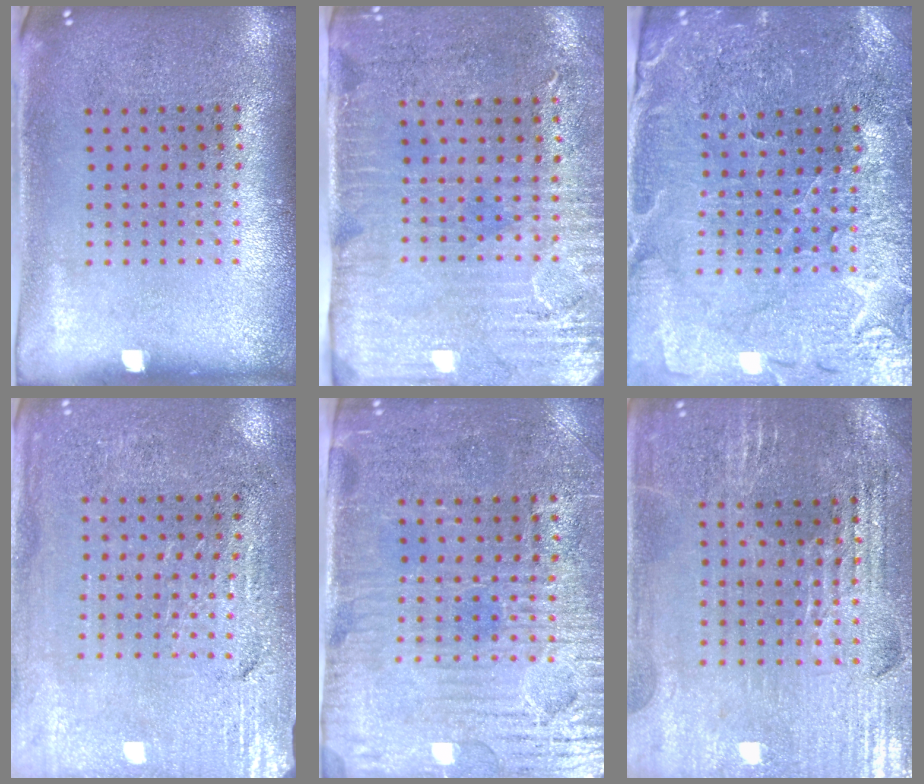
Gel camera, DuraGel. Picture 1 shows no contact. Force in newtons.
{"total": 3.1, "press": 2.6, "slide": 1.6}
{"total": 1.8, "press": 1.8, "slide": 0.2}
{"total": 3.1, "press": 2.9, "slide": 0.8}
{"total": 3.9, "press": 3.5, "slide": 1.5}
{"total": 2.9, "press": 2.8, "slide": 0.5}